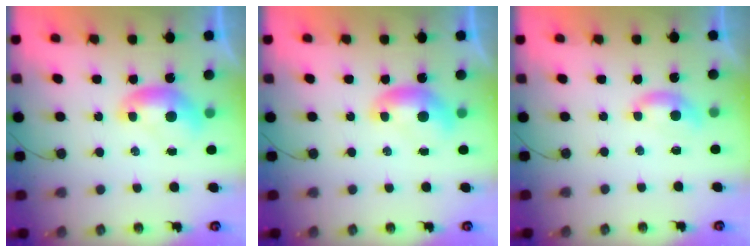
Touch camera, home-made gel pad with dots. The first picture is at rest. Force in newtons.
{"total": 0.0}
{"total": 1.6, "press": 1.5, "slide": 0.5}